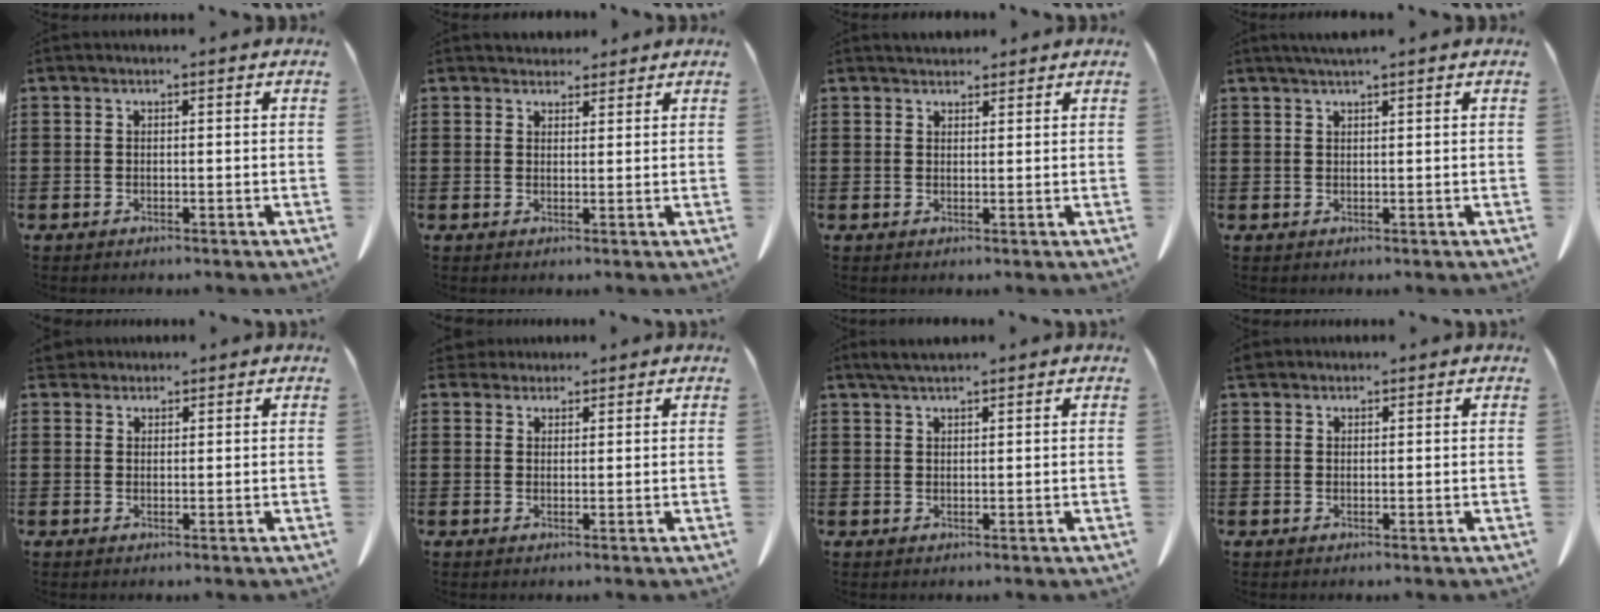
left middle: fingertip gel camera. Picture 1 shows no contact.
{"total": 2.6, "force": [2.4, 0.9, 0.1], "torque": [0.000, -0.006, 0.046]}
{"total": 1.8, "force": [1.7, 0.6, 0.1], "torque": [-0.008, 0.000, 0.035]}
{"total": 1.6, "force": [1.4, -0.1, 0.9], "torque": [-0.019, -0.002, 0.027]}
{"total": 2.1, "force": [1.8, 0.8, 0.4], "torque": [-0.015, 0.003, 0.038]}
{"total": 2.2, "force": [2.0, 0.9, 0.2], "torque": [-0.011, 0.003, 0.041]}
{"total": 2.2, "force": [1.9, 0.2, 1.1], "torque": [-0.026, 0.002, 0.036]}
{"total": 1.3, "force": [1.2, 0.5, 0.4], "torque": [-0.012, 0.001, 0.024]}